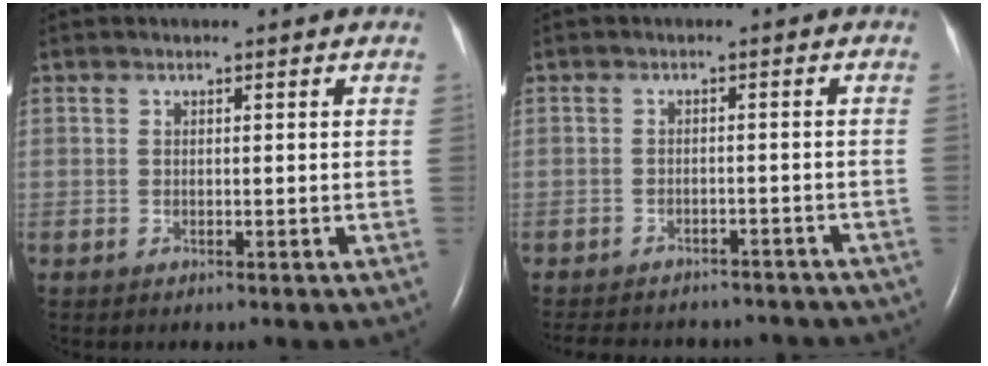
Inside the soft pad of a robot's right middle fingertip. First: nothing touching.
{"total": 17.7, "force": [-15.5, 6.3, 5.9], "torque": [-0.144, -0.008, -0.180]}